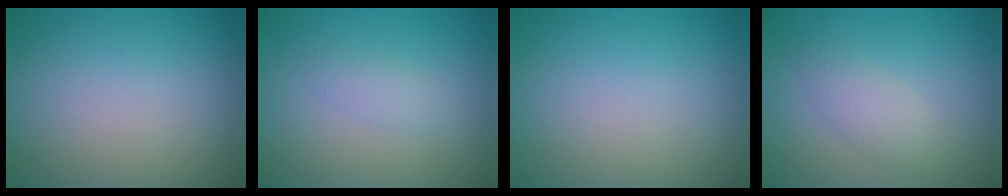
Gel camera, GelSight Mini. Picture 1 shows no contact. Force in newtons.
{"total": 1.3, "press": 1.3, "slide": 0.1}
{"total": 0.0}
{"total": 2.1, "press": 2.1, "slide": 0.1}